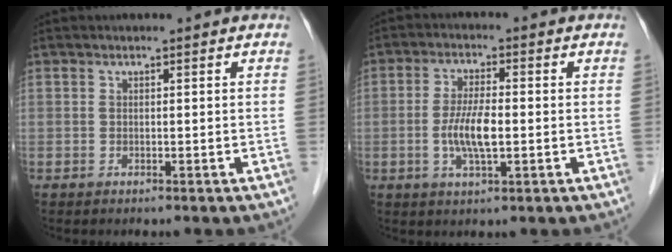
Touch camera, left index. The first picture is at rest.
{"total": 6.0, "force": [-1.6, 1.3, 5.7], "torque": [-0.119, -0.009, -0.028]}